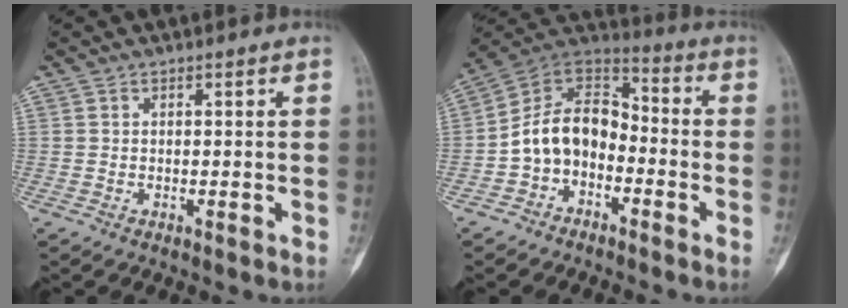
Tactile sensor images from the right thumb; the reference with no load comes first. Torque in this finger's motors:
{"motor_torque": [1.42, 1.42, 0.85, -0.78, 0.12]}